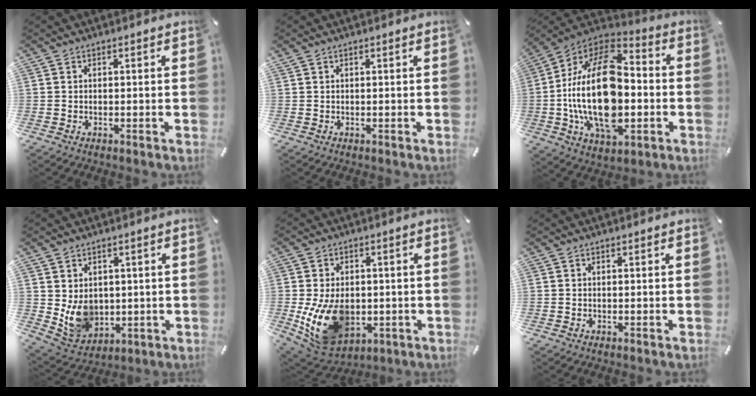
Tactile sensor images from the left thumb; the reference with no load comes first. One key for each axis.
{"total": 0.0}
{"total": 27.1, "fx": -3.4, "fy": 16.4, "fz": 21.4, "tx": -0.420, "ty": 0.014, "tz": -0.053}
{"total": 9.3, "fx": 1.0, "fy": 8.3, "fz": 3.9, "tx": -0.085, "ty": -0.015, "tz": 0.024}
{"total": 14.7, "fx": -2.6, "fy": 10.7, "fz": 9.8, "tx": -0.195, "ty": -0.003, "tz": -0.039}
{"total": 0.0}